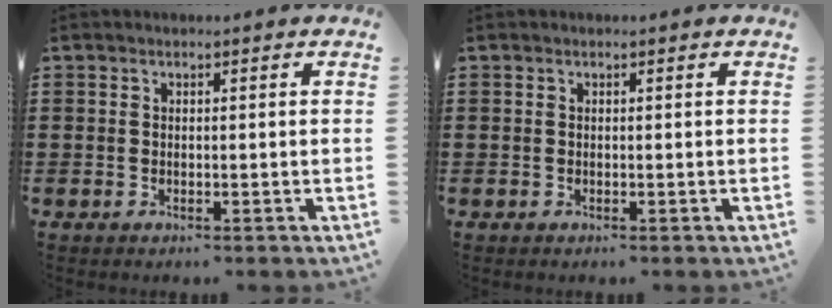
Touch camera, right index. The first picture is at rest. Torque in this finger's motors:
{"motor_torque": [-0.05, 0.12, 0.03, 0.00]}